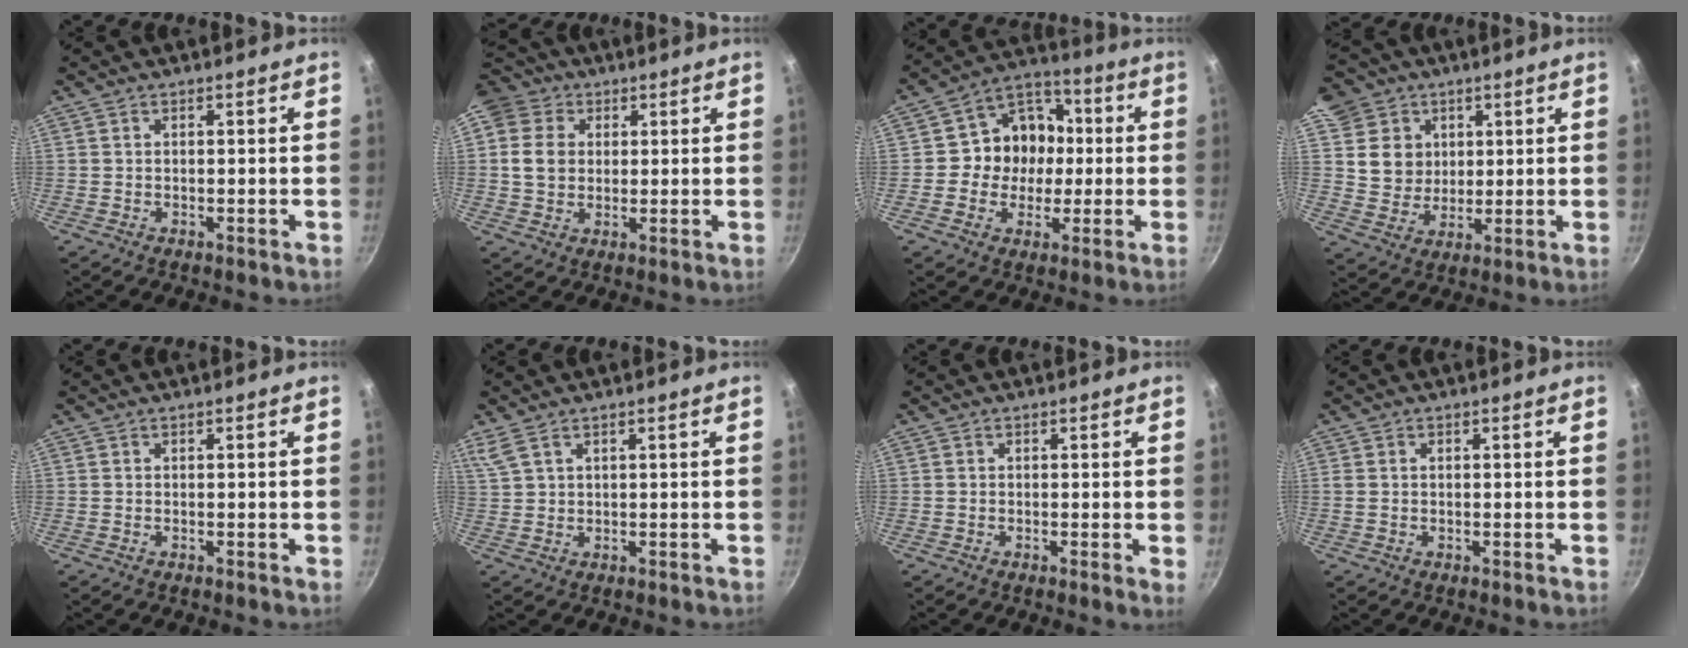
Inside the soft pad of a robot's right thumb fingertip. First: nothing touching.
{"total": 8.6, "force": [2.3, 7.3, 4.0], "torque": [-0.044, 0.001, 0.030]}
{"total": 12.5, "force": [0.0, 10.9, 6.1], "torque": [-0.057, 0.023, -0.018]}
{"total": 10.8, "force": [3.9, 9.6, 3.1], "torque": [-0.018, -0.010, 0.073]}
{"total": 0.0}
{"total": 3.2, "force": [2.3, 1.3, 1.9], "torque": [-0.044, 0.000, 0.053]}
{"total": 1.3, "force": [0.0, 0.1, 1.3], "torque": [-0.019, -0.005, -0.004]}
{"total": 1.2, "force": [0.1, 0.9, 0.7], "torque": [-0.014, 0.002, 0.002]}